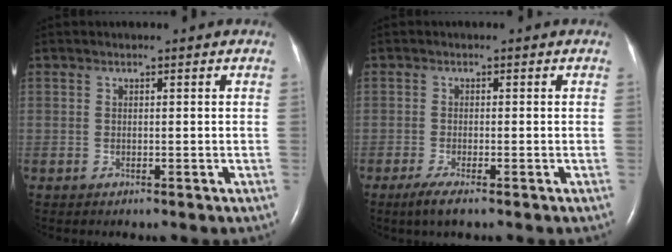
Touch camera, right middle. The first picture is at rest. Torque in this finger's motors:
{"motor_torque": [0.30, -0.16, 0.01, 0.01]}